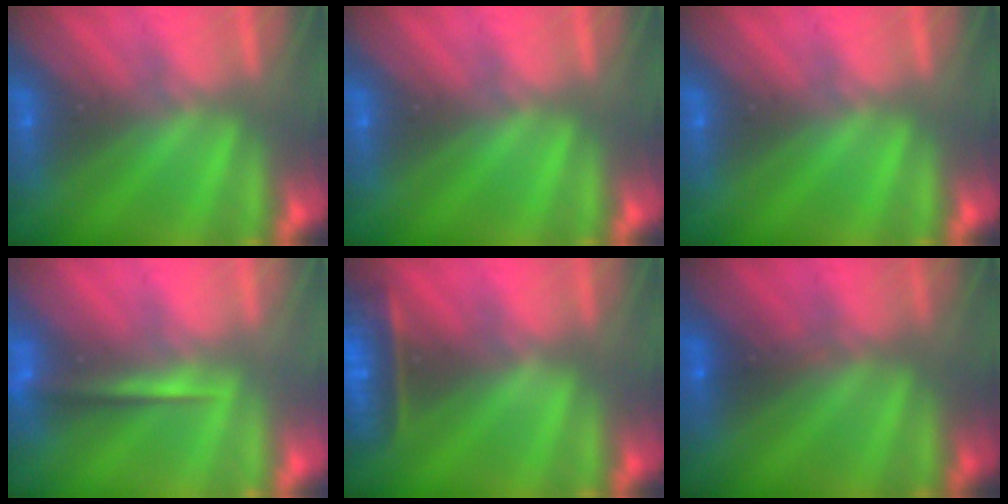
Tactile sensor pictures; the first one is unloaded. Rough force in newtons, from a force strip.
{"total": 0.0}
{"total": 0.0}
{"total": 1.3}
{"total": 6.9}
{"total": 2.5}